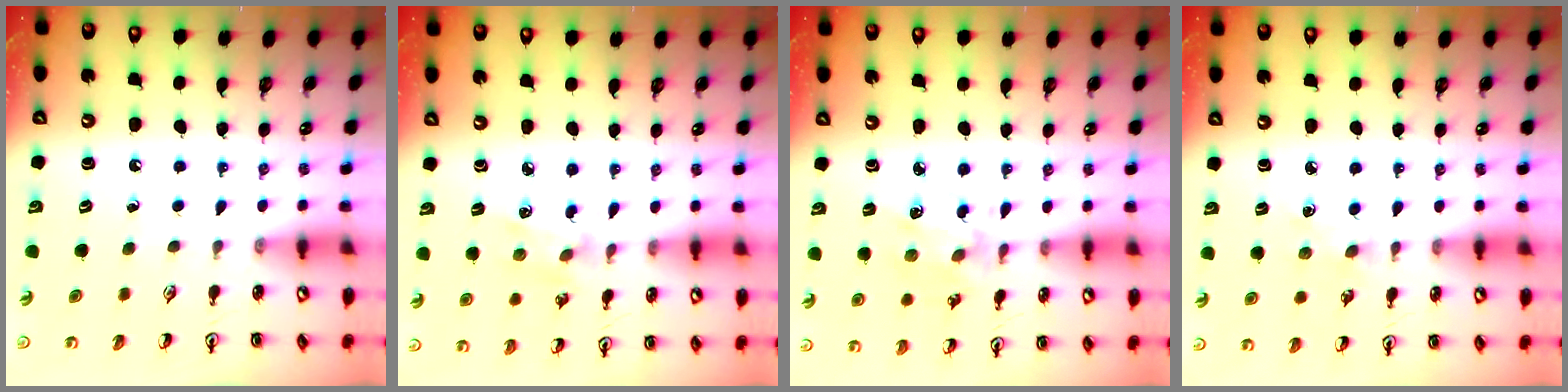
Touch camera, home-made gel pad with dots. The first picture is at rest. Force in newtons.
{"total": 2.4, "press": 2.4, "slide": 0.6}
{"total": 2.9, "press": 2.9, "slide": 0.2}
{"total": 2.9, "press": 2.8, "slide": 0.4}